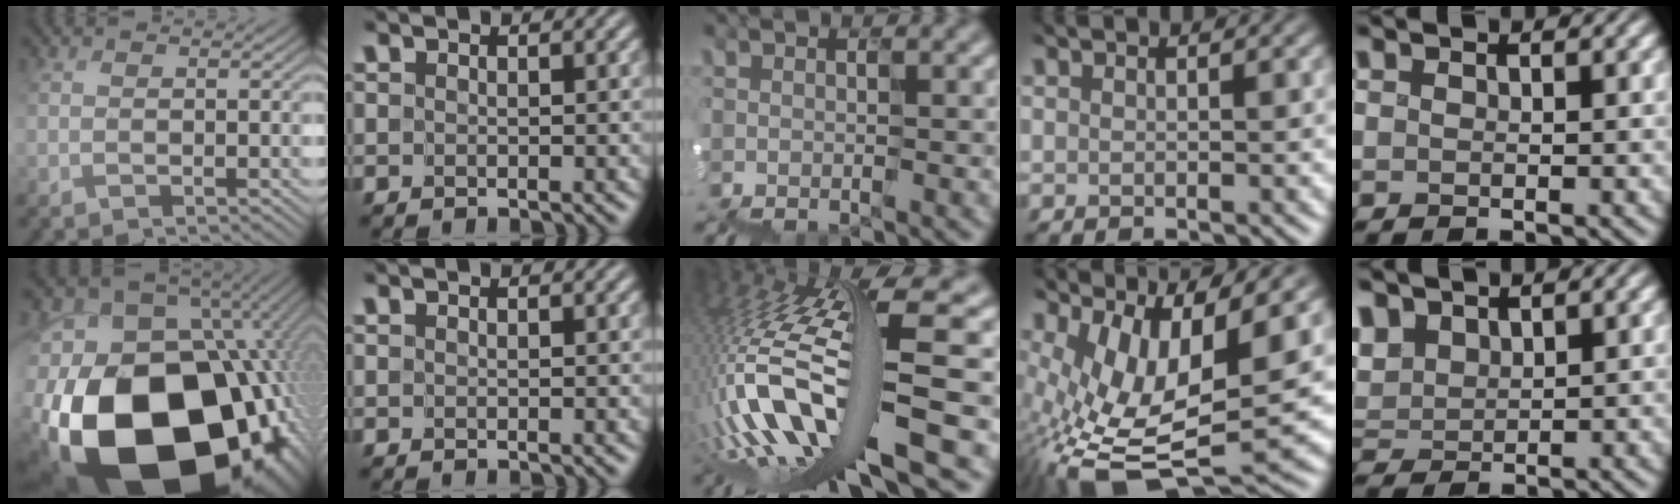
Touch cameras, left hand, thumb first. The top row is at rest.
{"thumb": {"total": 23.0, "force": [-8.8, 16.0, 13.9], "torque": [-0.311, -0.077, -0.088]}, "middle": {"total": 13.4, "force": [-2.8, 2.8, 12.7], "torque": [-0.276, 0.023, -0.050]}, "ring": {"total": 13.6, "force": [0.2, 5.5, 12.4], "torque": [-0.246, -0.007, 0.022]}, "little": {"total": 3.5, "force": [2.4, 2.0, 1.7], "torque": [-0.048, 0.008, 0.043]}}